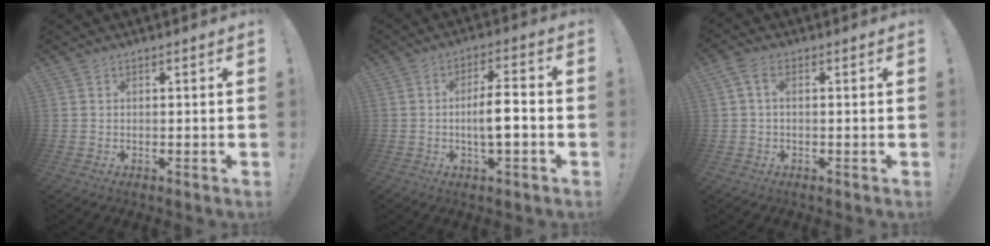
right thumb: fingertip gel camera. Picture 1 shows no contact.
{"total": 7.9, "force": [-1.7, 1.8, 7.5], "torque": [-0.134, 0.005, -0.037]}
{"total": 2.9, "force": [0.3, 1.6, 2.4], "torque": [-0.048, 0.008, 0.006]}